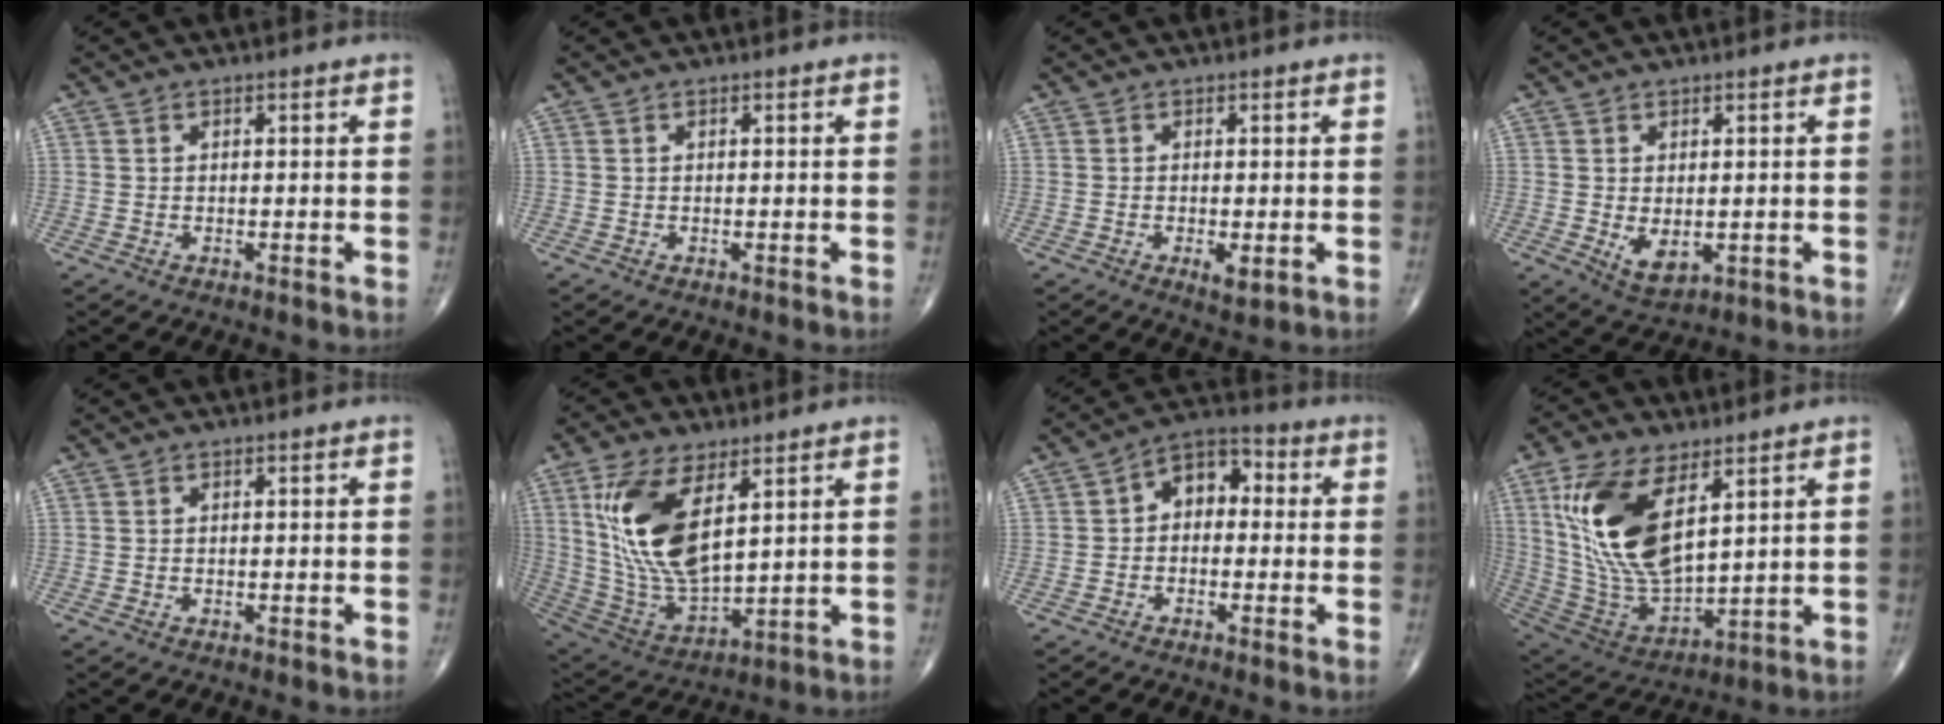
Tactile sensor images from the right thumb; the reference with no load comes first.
{"total": 0.0}
{"total": 2.9, "force": [-0.8, 1.0, 2.6], "torque": [-0.042, -0.009, -0.014]}
{"total": 4.8, "force": [-0.6, 2.8, 3.9], "torque": [-0.053, -0.009, 0.005]}
{"total": 0.0}
{"total": 17.8, "force": [6.2, 7.9, 14.7], "torque": [-0.286, -0.027, 0.133]}
{"total": 7.3, "force": [0.3, 5.1, 5.3], "torque": [-0.050, 0.029, -0.013]}
{"total": 19.7, "force": [7.2, 9.2, 15.8], "torque": [-0.306, -0.029, 0.151]}